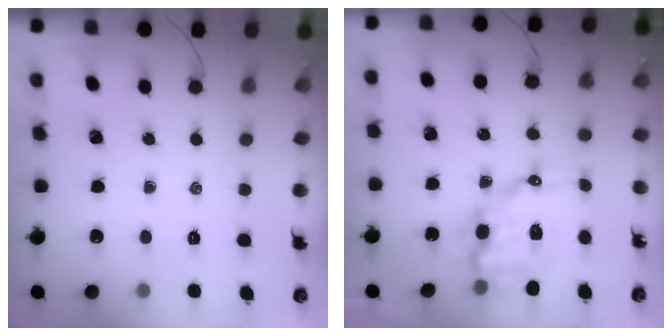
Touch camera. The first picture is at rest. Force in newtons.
{"total": 9.9, "press": 9.6, "slide": 2.3}